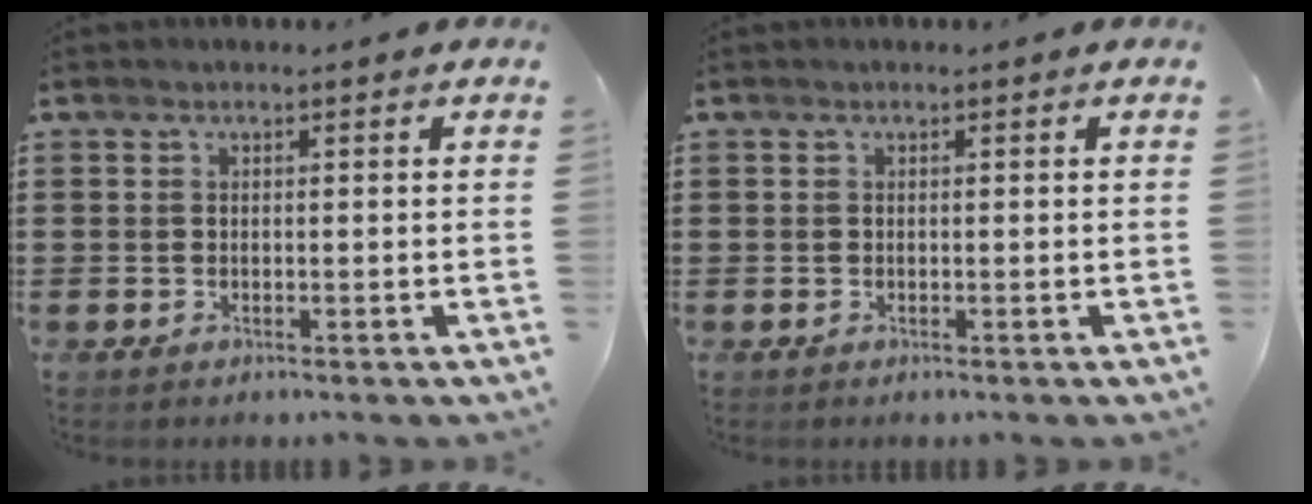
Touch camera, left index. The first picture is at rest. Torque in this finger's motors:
{"motor_torque": [0.00, 0.00, 0.00, 0.00]}